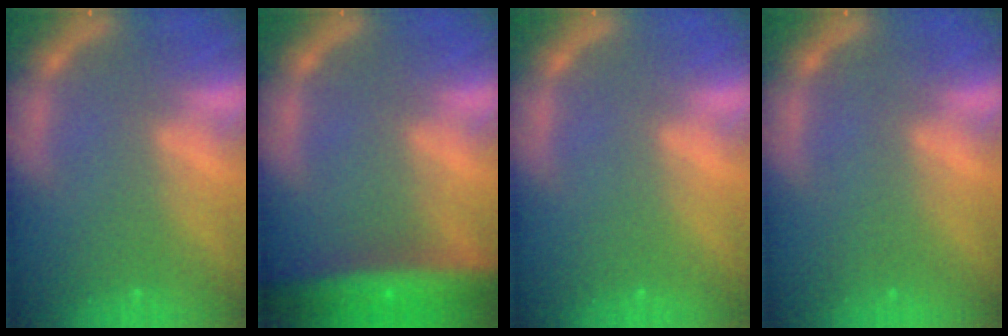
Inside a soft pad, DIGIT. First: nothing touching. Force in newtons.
{"total": 9.6}
{"total": 0.0}
{"total": 0.0}